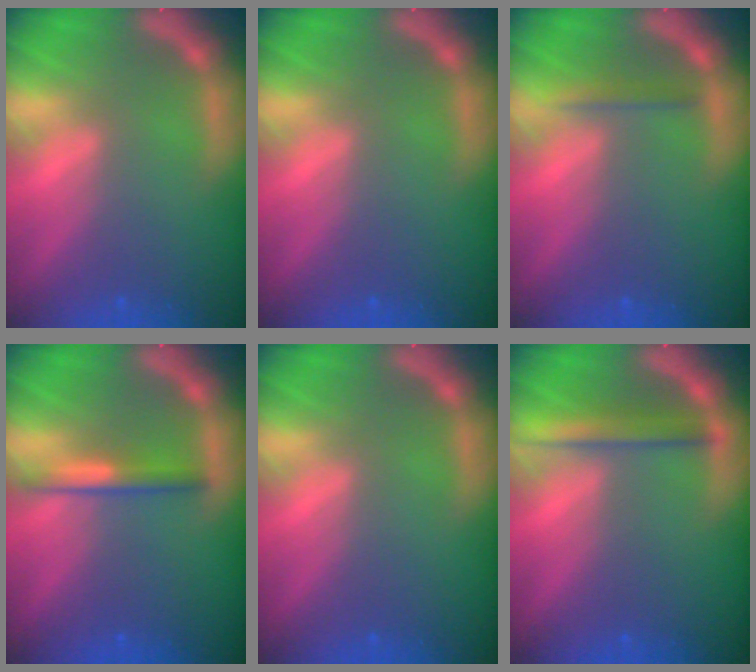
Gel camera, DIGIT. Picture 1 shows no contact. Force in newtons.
{"total": 0.0}
{"total": 1.4}
{"total": 2.4}
{"total": 0.0}
{"total": 2.9}